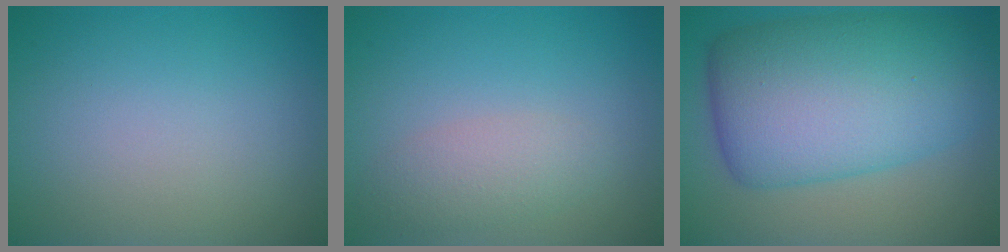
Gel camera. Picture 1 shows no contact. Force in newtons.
{"total": 2.5, "press": 2.5, "slide": 0.2}
{"total": 12.0, "press": 12.0, "slide": 0.1}